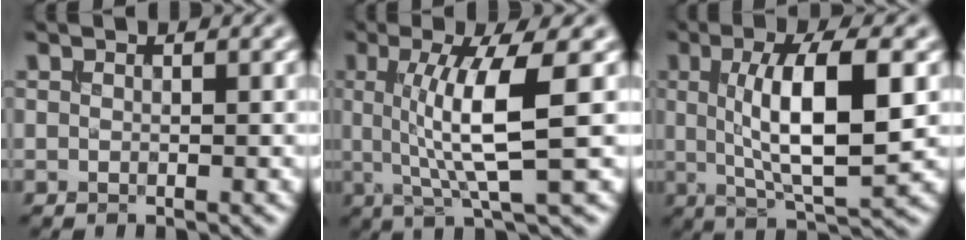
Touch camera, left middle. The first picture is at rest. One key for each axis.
{"total": 7.0, "fx": 0.6, "fy": 1.3, "fz": 6.8, "tx": -0.120, "ty": -0.002, "tz": 0.012}
{"total": 8.8, "fx": 0.9, "fy": 2.3, "fz": 8.5, "tx": -0.136, "ty": -0.002, "tz": 0.019}